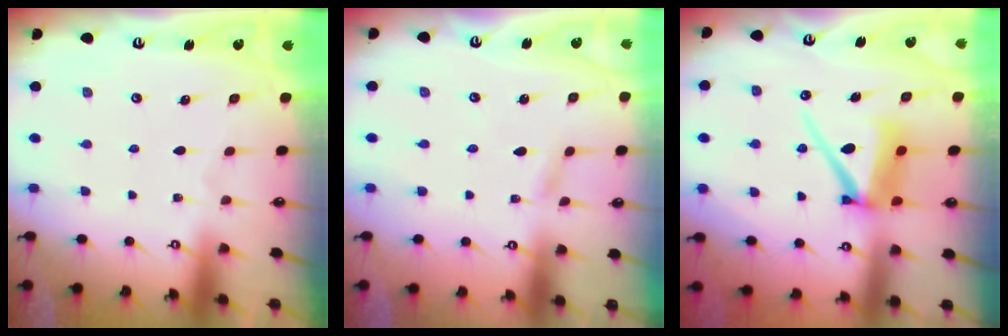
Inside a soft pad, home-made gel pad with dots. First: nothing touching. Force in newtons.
{"total": 1.9, "press": 1.9, "slide": 0.2}
{"total": 11.3, "press": 11.3, "slide": 1.4}